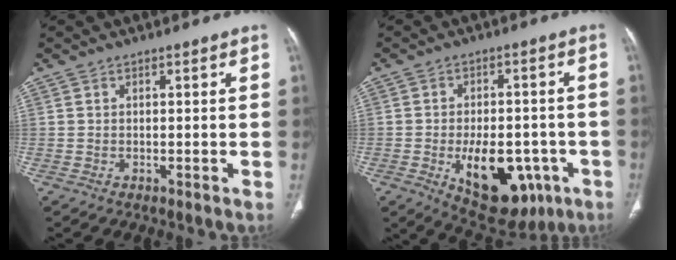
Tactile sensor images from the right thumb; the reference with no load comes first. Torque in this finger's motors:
{"motor_torque": [2.60, 0.93, 1.13, -0.88, 0.42]}